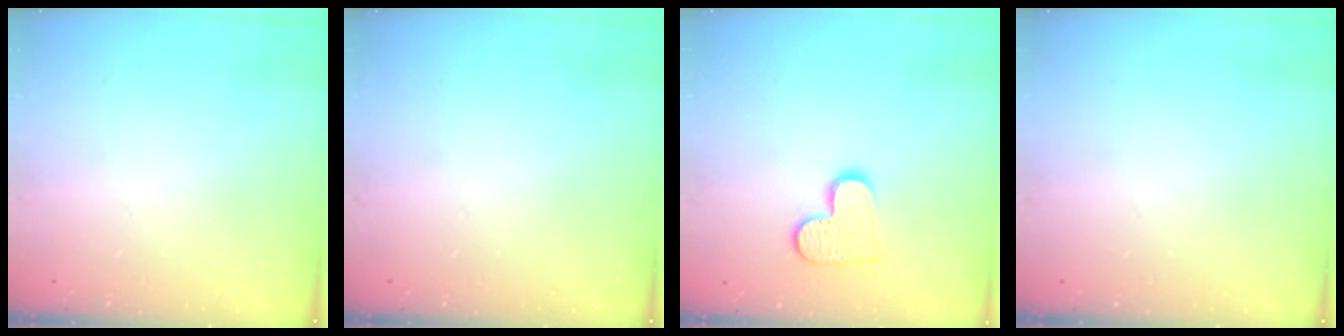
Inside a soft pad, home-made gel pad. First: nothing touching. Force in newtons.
{"total": 0.0}
{"total": 9.9, "press": 9.9, "slide": 0.3}
{"total": 0.0}